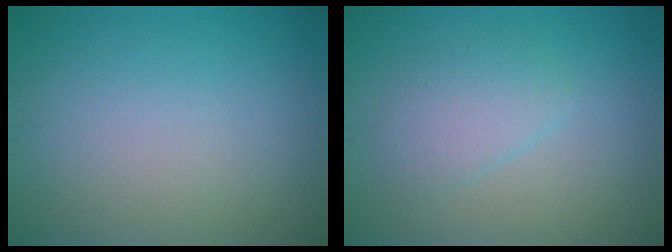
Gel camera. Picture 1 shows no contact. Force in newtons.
{"total": 2.4, "press": 2.4, "slide": 0.2}